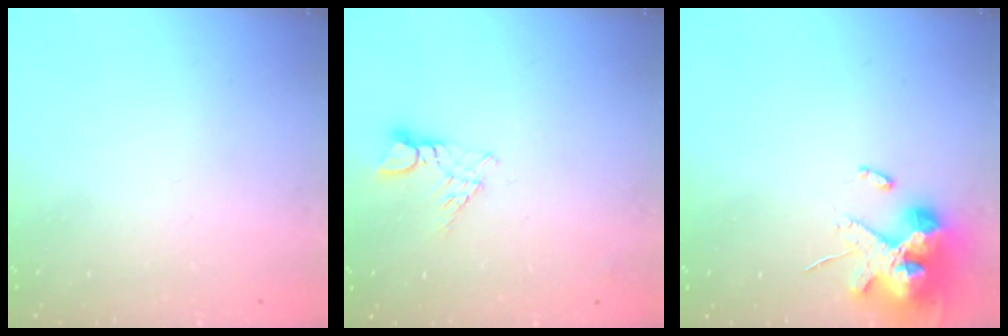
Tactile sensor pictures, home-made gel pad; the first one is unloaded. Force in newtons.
{"total": 3.4, "press": 3.4, "slide": 0.4}
{"total": 14.2, "press": 14.0, "slide": 2.2}